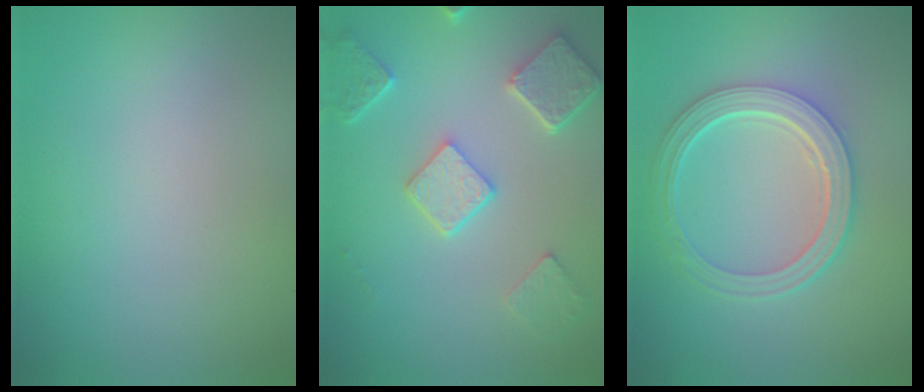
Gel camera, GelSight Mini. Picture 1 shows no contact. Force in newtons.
{"total": 4.9, "press": 3.9, "slide": 2.9}
{"total": 4.9, "press": 3.8, "slide": 3.0}